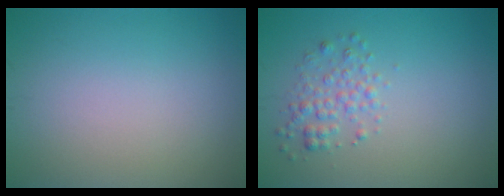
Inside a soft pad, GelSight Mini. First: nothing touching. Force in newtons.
{"total": 2.0, "press": 2.0, "slide": 0.1}